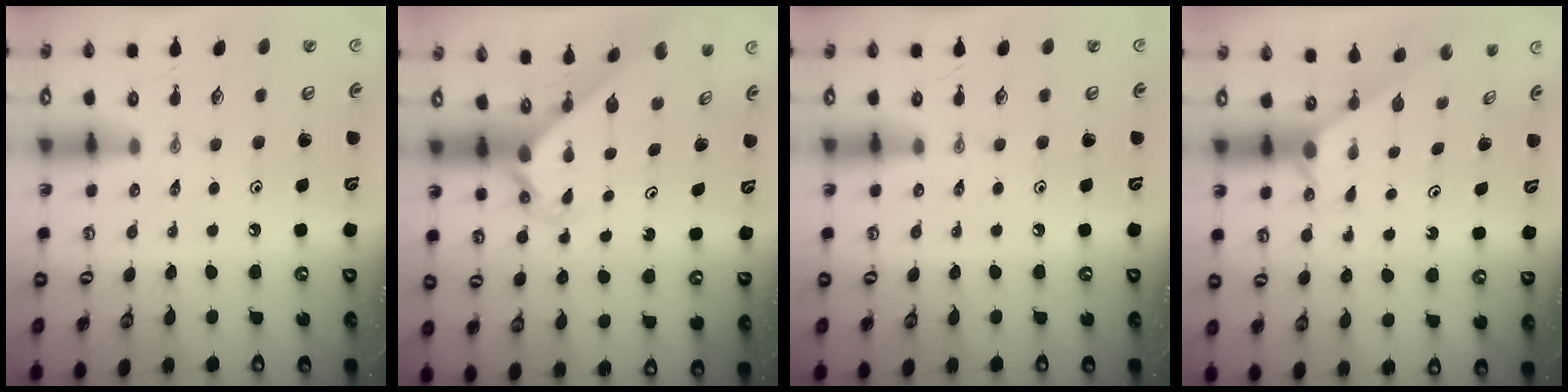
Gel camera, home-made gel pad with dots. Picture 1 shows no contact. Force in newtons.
{"total": 2.4, "press": 2.4, "slide": 0.2}
{"total": 0.0}
{"total": 1.9, "press": 1.9, "slide": 0.3}